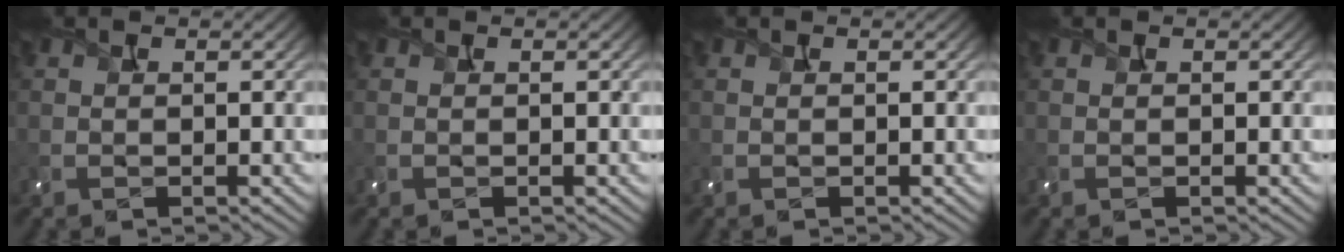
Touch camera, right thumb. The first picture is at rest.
{"total": 0.0}
{"total": 0.0}
{"total": 0.0}